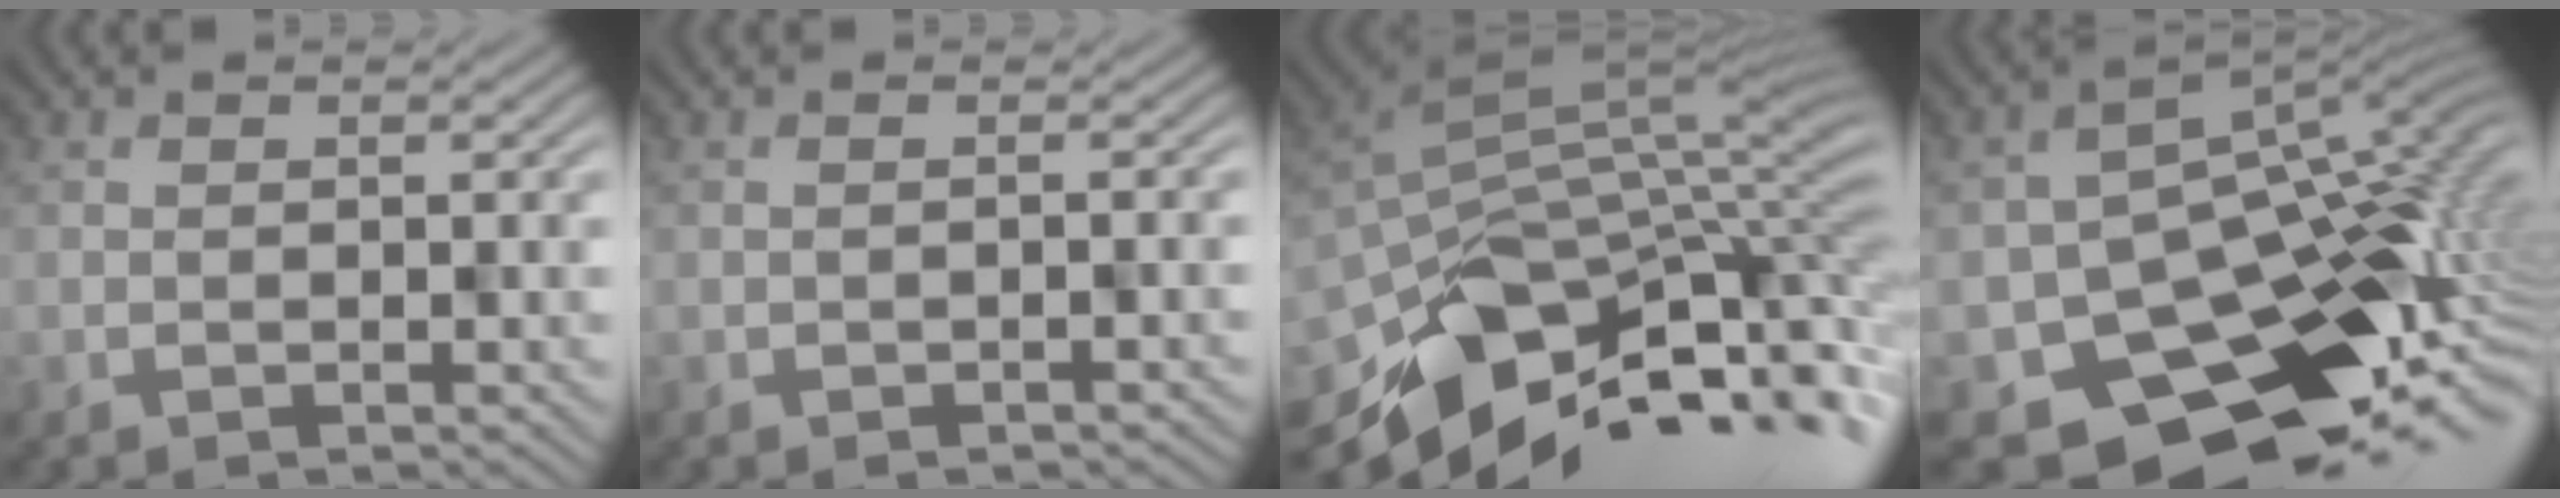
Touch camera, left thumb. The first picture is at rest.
{"total": 0.7, "force": [-0.6, -0.2, -0.4], "torque": [0.008, 0.004, -0.011]}
{"total": 11.1, "force": [-4.2, 6.3, 8.2], "torque": [-0.152, -0.016, -0.079]}
{"total": 14.3, "force": [-6.2, 10.2, 7.9], "torque": [-0.113, -0.057, -0.077]}